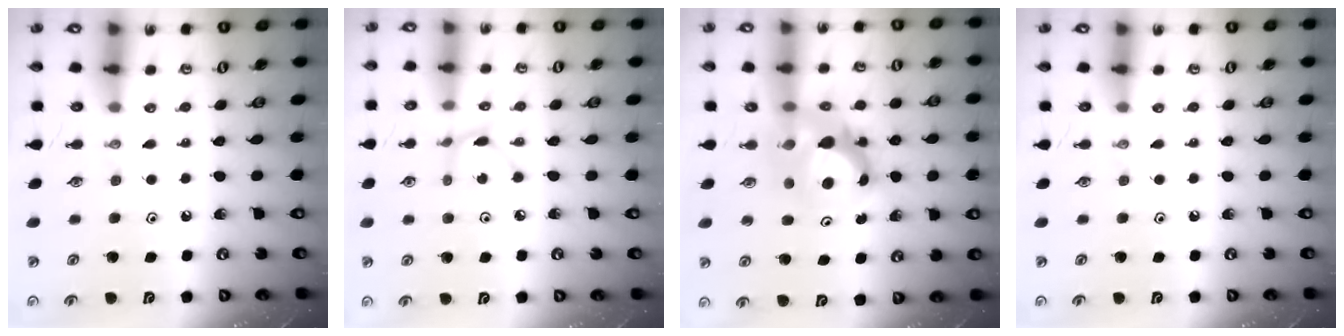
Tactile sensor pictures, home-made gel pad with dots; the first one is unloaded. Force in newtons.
{"total": 2.7, "press": 2.6, "slide": 0.3}
{"total": 8.2, "press": 8.2, "slide": 0.7}
{"total": 0.0}